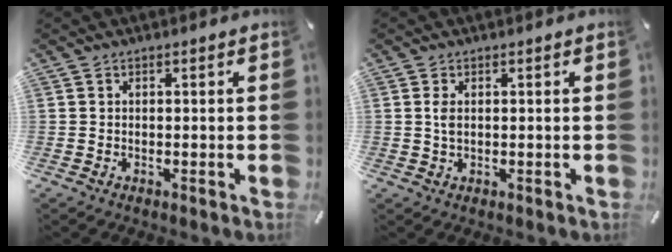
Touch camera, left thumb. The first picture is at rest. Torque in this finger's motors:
{"motor_torque": [0.42, 0.73, 0.22, -0.30, 0.08]}